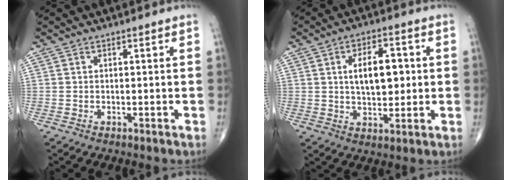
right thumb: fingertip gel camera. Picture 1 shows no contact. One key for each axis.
{"total": 9.4, "fx": 1.4, "fy": 4.9, "fz": 7.9, "tx": -0.108, "ty": 0.000, "tz": 0.024}